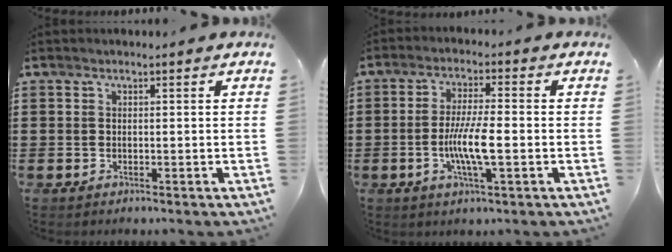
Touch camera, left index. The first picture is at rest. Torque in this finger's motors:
{"motor_torque": [0.57, 0.06, 0.71, 0.10]}